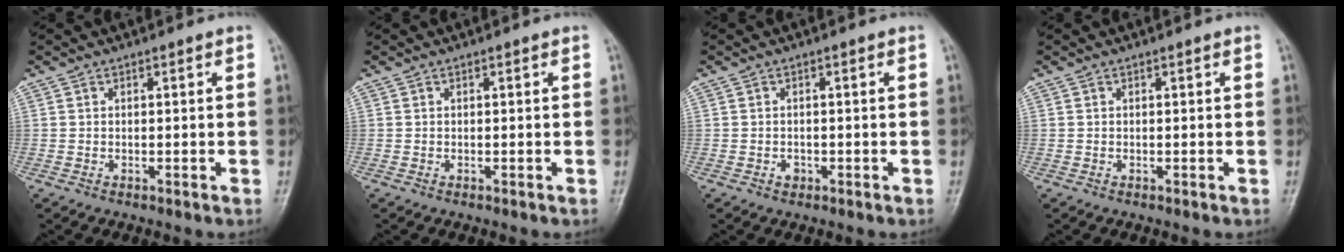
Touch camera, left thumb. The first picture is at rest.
{"total": 0.0}
{"total": 1.1, "force": [-0.5, 0.9, 0.4], "torque": [-0.002, 0.003, -0.007]}
{"total": 0.0}